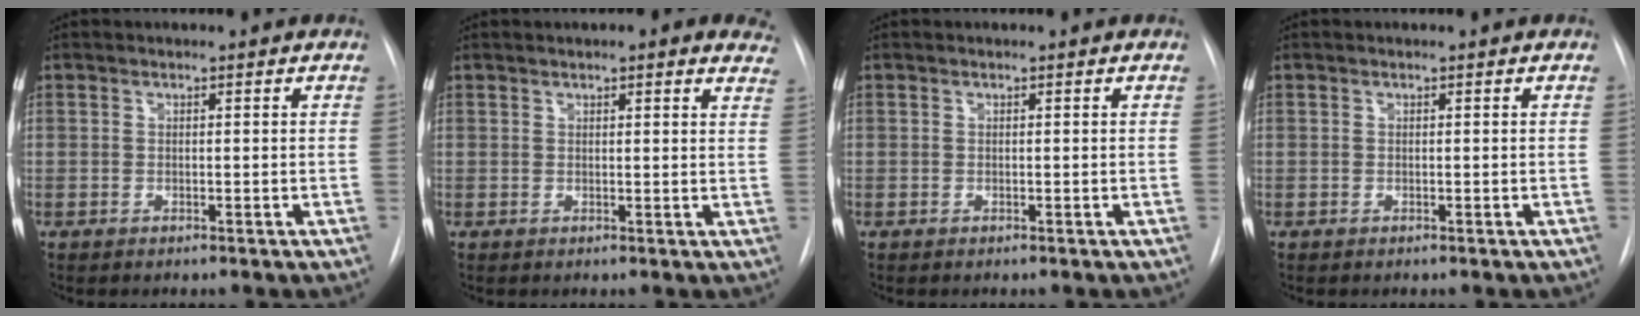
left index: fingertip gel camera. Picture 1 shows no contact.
{"total": 8.2, "force": [6.8, 2.0, 4.2], "torque": [-0.031, 0.005, 0.062]}
{"total": 0.0}
{"total": 0.0}